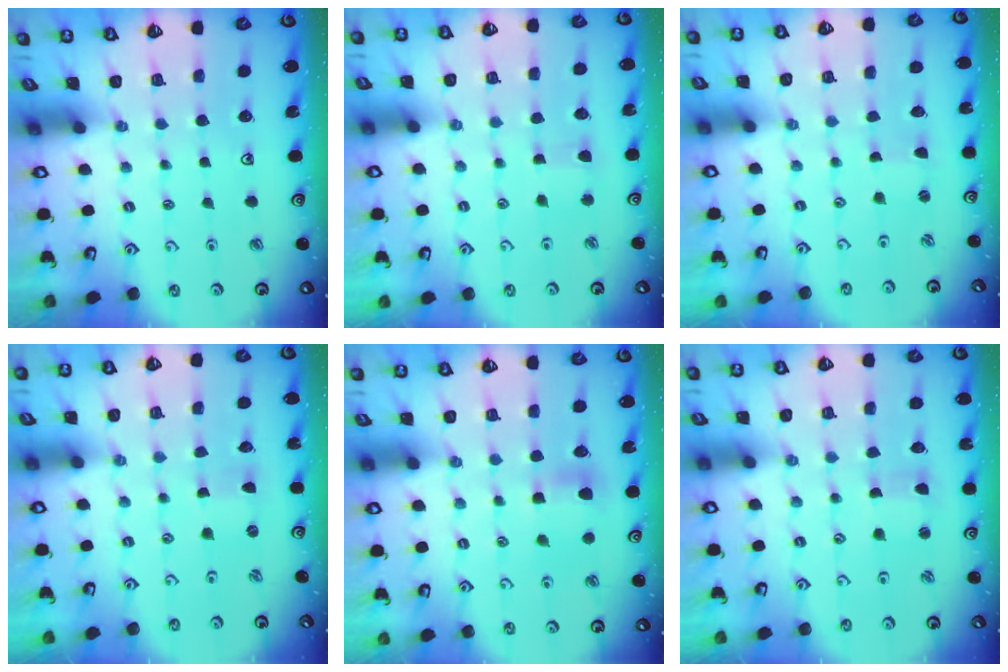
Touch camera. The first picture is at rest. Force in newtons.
{"total": 2.8, "press": 2.8, "slide": 0.4}
{"total": 0.0}
{"total": 0.0}
{"total": 6.4, "press": 6.4, "slide": 0.6}
{"total": 1.8, "press": 1.8, "slide": 0.3}